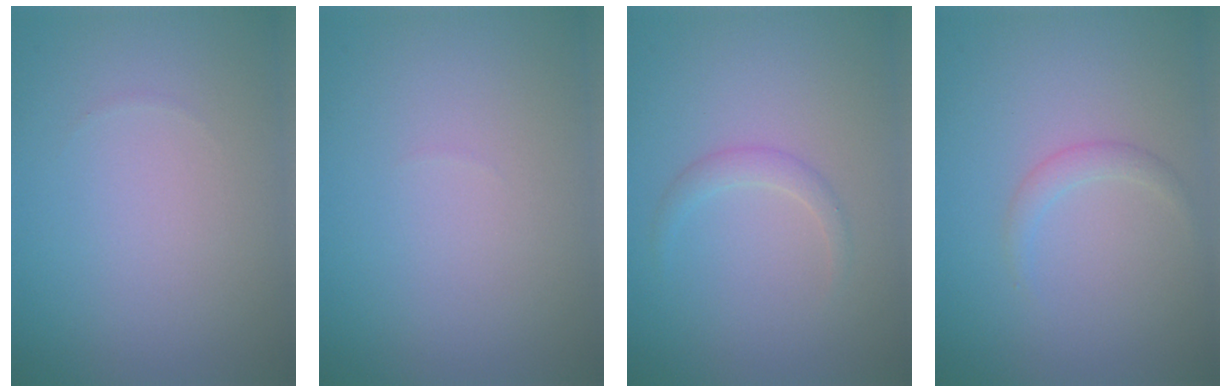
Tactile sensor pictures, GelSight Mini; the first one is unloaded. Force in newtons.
{"total": 0.0}
{"total": 1.2, "press": 1.2, "slide": 0.0}
{"total": 1.1, "press": 1.1, "slide": 0.1}